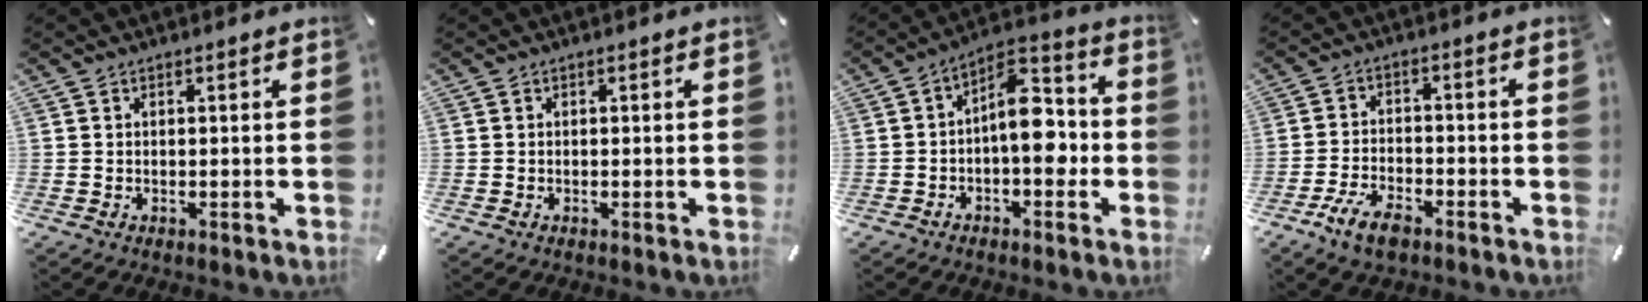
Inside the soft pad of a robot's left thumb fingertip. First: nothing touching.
{"total": 0.0}
{"total": 11.2, "force": [-1.7, 6.2, 9.2], "torque": [-0.136, 0.001, -0.032]}
{"total": 7.3, "force": [-4.6, 3.7, 4.3], "torque": [-0.089, 0.021, -0.086]}